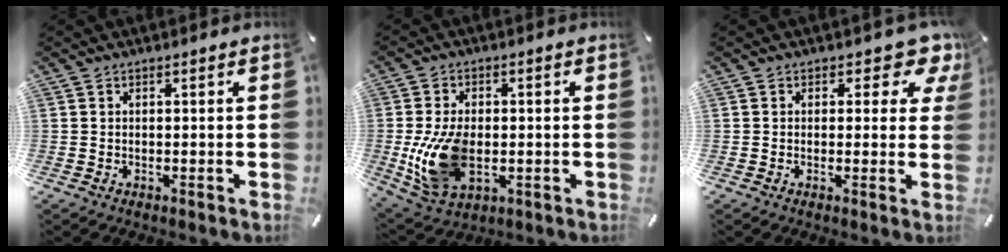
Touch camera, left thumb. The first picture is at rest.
{"total": 13.5, "force": [-1.9, 8.7, 10.1], "torque": [-0.226, -0.011, -0.033]}
{"total": 6.8, "force": [4.1, 3.4, 4.2], "torque": [-0.037, -0.026, 0.063]}